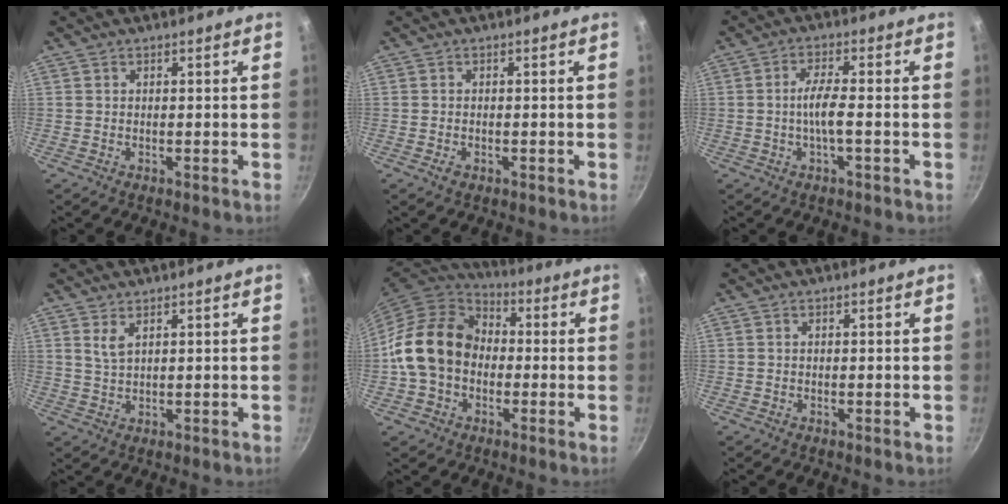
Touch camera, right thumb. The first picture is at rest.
{"total": 1.3, "force": [-0.6, 0.8, 0.7], "torque": [-0.016, 0.000, -0.010]}
{"total": 4.6, "force": [-1.1, 0.7, 4.4], "torque": [-0.097, 0.013, -0.026]}
{"total": 2.7, "force": [1.4, 1.1, 2.0], "torque": [-0.040, -0.011, 0.032]}
{"total": 16.1, "force": [-0.8, 12.6, 10.0], "torque": [-0.149, 0.037, -0.027]}
{"total": 0.0}